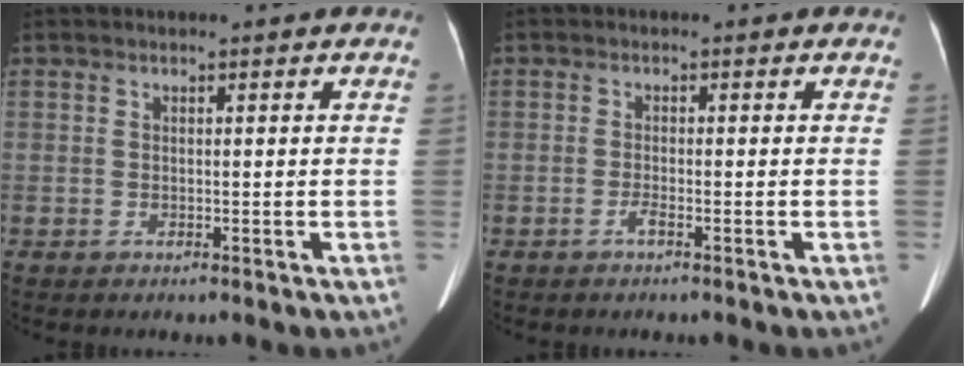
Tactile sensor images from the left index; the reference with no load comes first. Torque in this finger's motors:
{"motor_torque": [0.24, 0.11, -0.05, 0.00]}